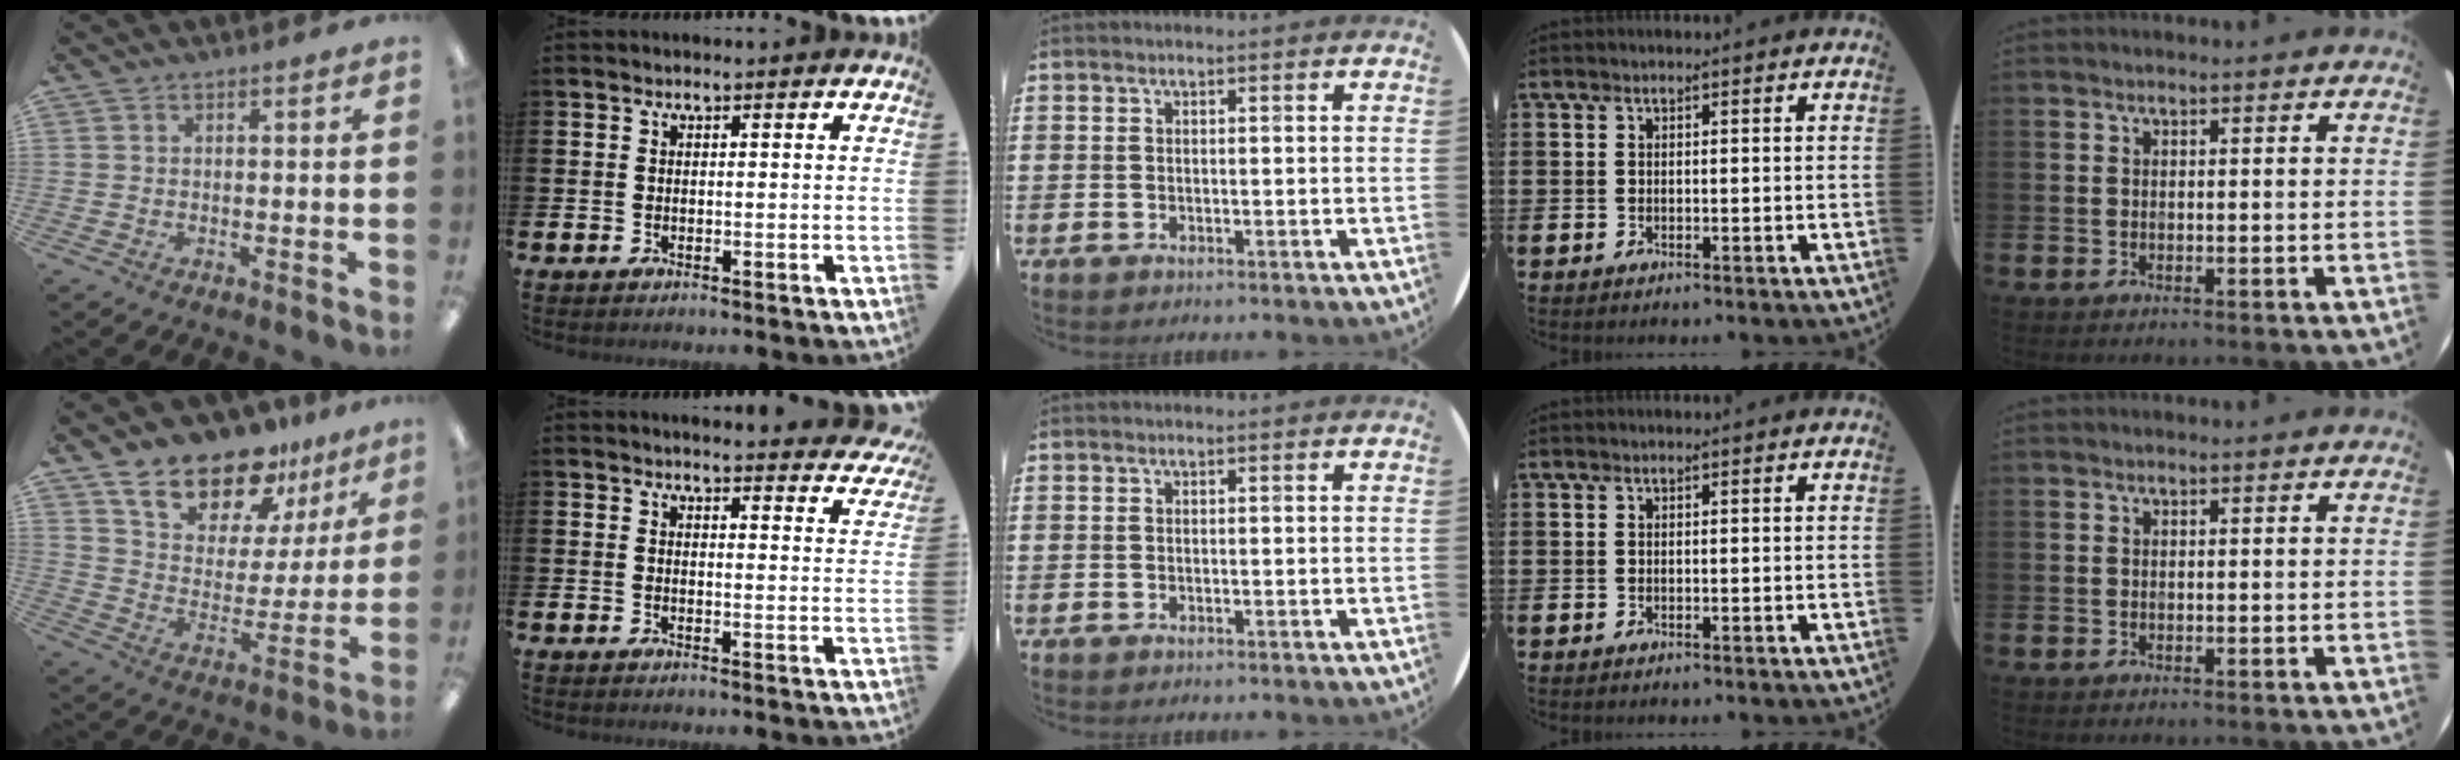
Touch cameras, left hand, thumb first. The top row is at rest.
{"thumb": {"total": 15.7, "force": [13.1, 7.1, 4.9], "torque": [-0.096, -0.098, 0.240]}, "index": {"total": 3.2, "force": [3.2, 0.0, 0.1], "torque": [-0.001, -0.023, 0.056]}}